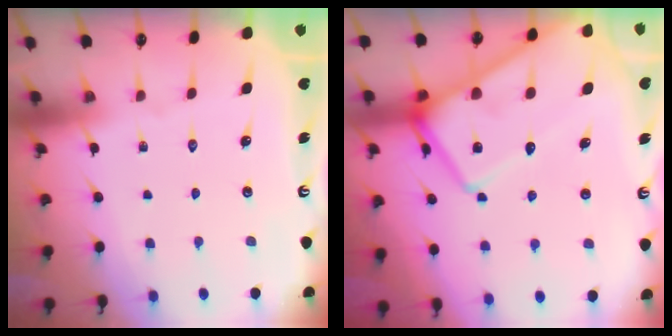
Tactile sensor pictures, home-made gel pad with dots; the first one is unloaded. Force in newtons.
{"total": 17.3, "press": 17.2, "slide": 2.0}